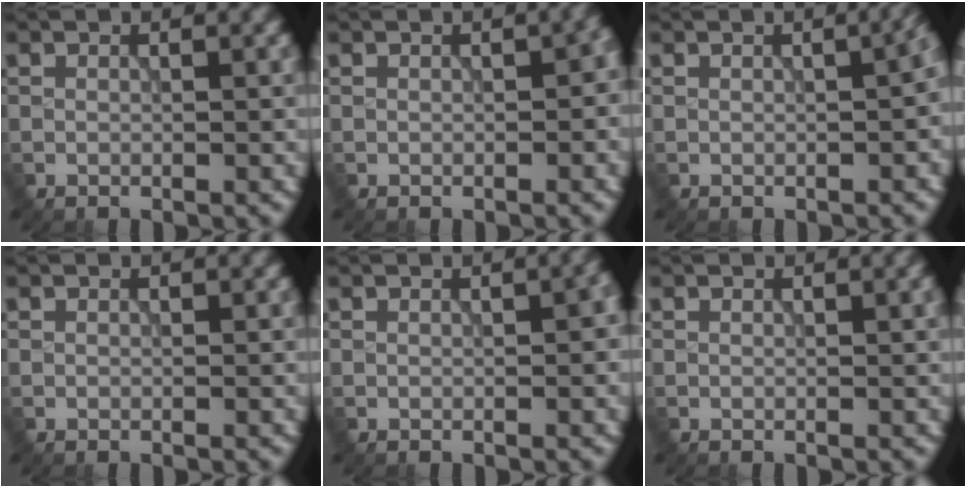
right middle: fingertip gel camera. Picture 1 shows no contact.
{"total": 2.6, "force": [-0.1, 1.3, 2.2], "torque": [-0.020, -0.001, 0.007]}
{"total": 3.8, "force": [-0.3, 1.5, 3.5], "torque": [-0.037, -0.008, 0.007]}
{"total": 0.0}
{"total": 2.1, "force": [-0.1, 0.8, 1.9], "torque": [-0.020, 0.001, 0.007]}
{"total": 0.7, "force": [0.2, 0.2, 0.7], "torque": [-0.008, -0.002, 0.003]}